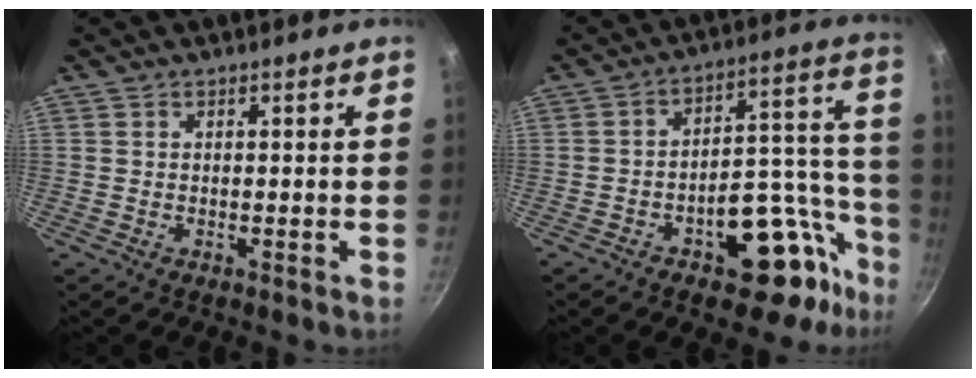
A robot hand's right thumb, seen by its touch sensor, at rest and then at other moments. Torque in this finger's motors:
{"motor_torque": [2.97, 2.04, 0.81, -1.20, 0.06]}